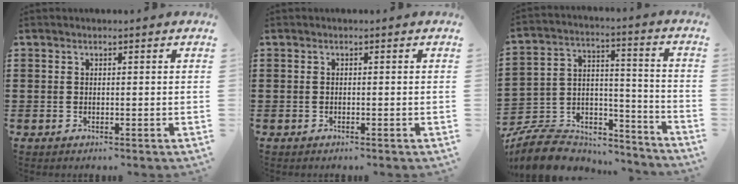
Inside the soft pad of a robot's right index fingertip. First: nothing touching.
{"total": 0.0}
{"total": 9.7, "force": [-8.6, 3.7, 2.7], "torque": [-0.062, 0.019, -0.167]}